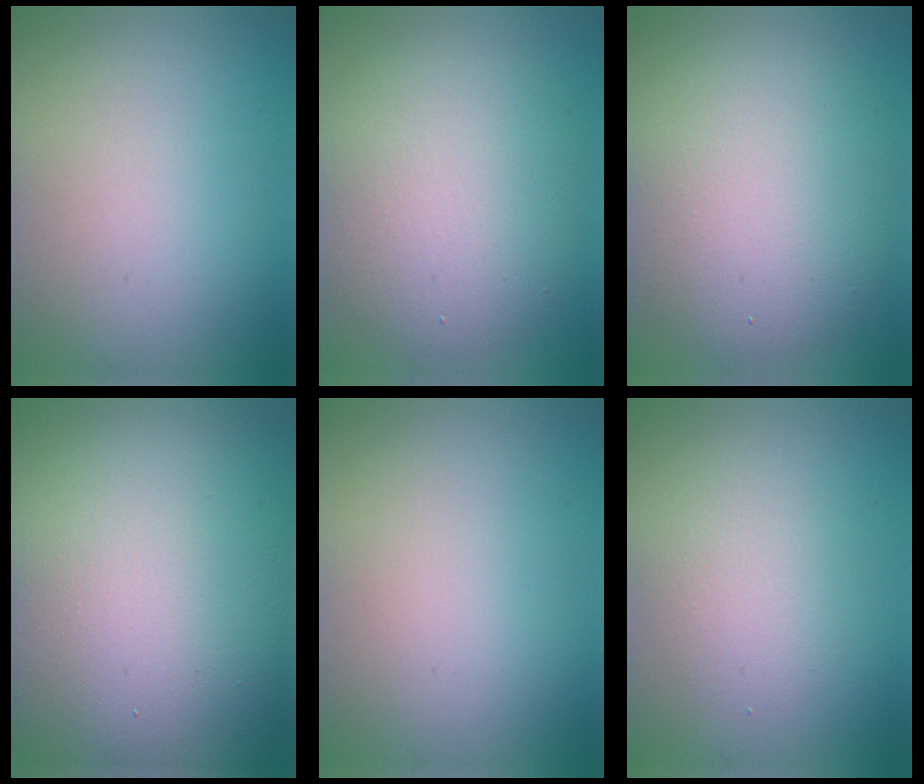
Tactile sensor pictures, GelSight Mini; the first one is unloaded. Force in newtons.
{"total": 7.5, "press": 7.5, "slide": 0.6}
{"total": 8.6, "press": 8.5, "slide": 0.8}
{"total": 20.5, "press": 20.5, "slide": 1.3}
{"total": 0.0}
{"total": 2.4, "press": 2.4, "slide": 0.2}